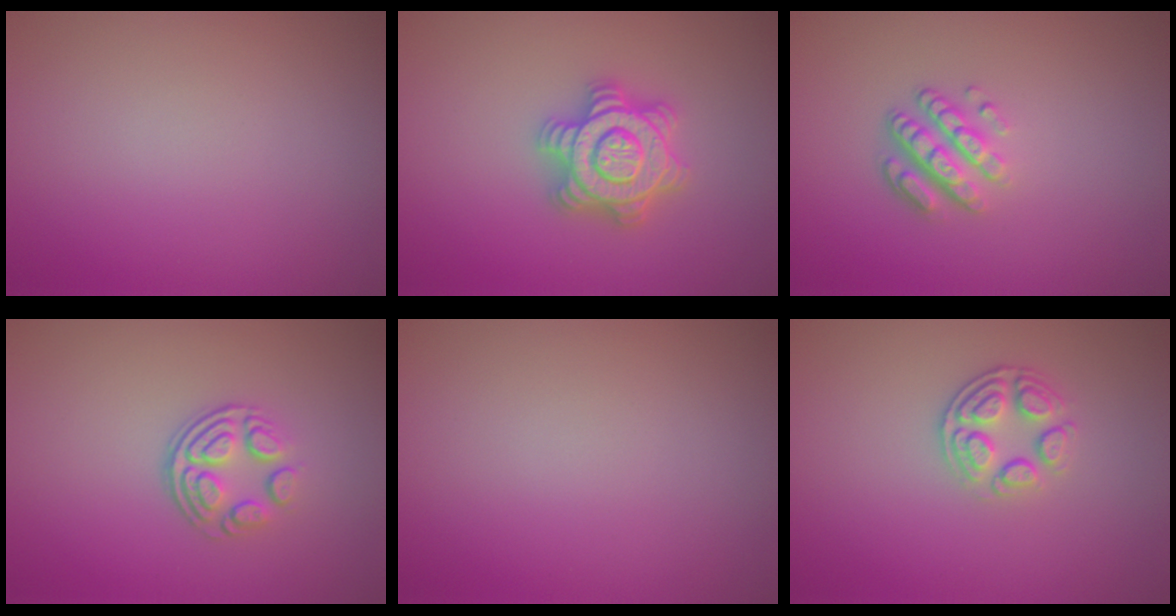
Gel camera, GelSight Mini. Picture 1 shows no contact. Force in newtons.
{"total": 4.9, "press": 4.8, "slide": 0.8}
{"total": 3.6, "press": 2.6, "slide": 2.5}
{"total": 3.6, "press": 2.4, "slide": 2.7}
{"total": 0.0}
{"total": 2.7, "press": 2.4, "slide": 1.2}